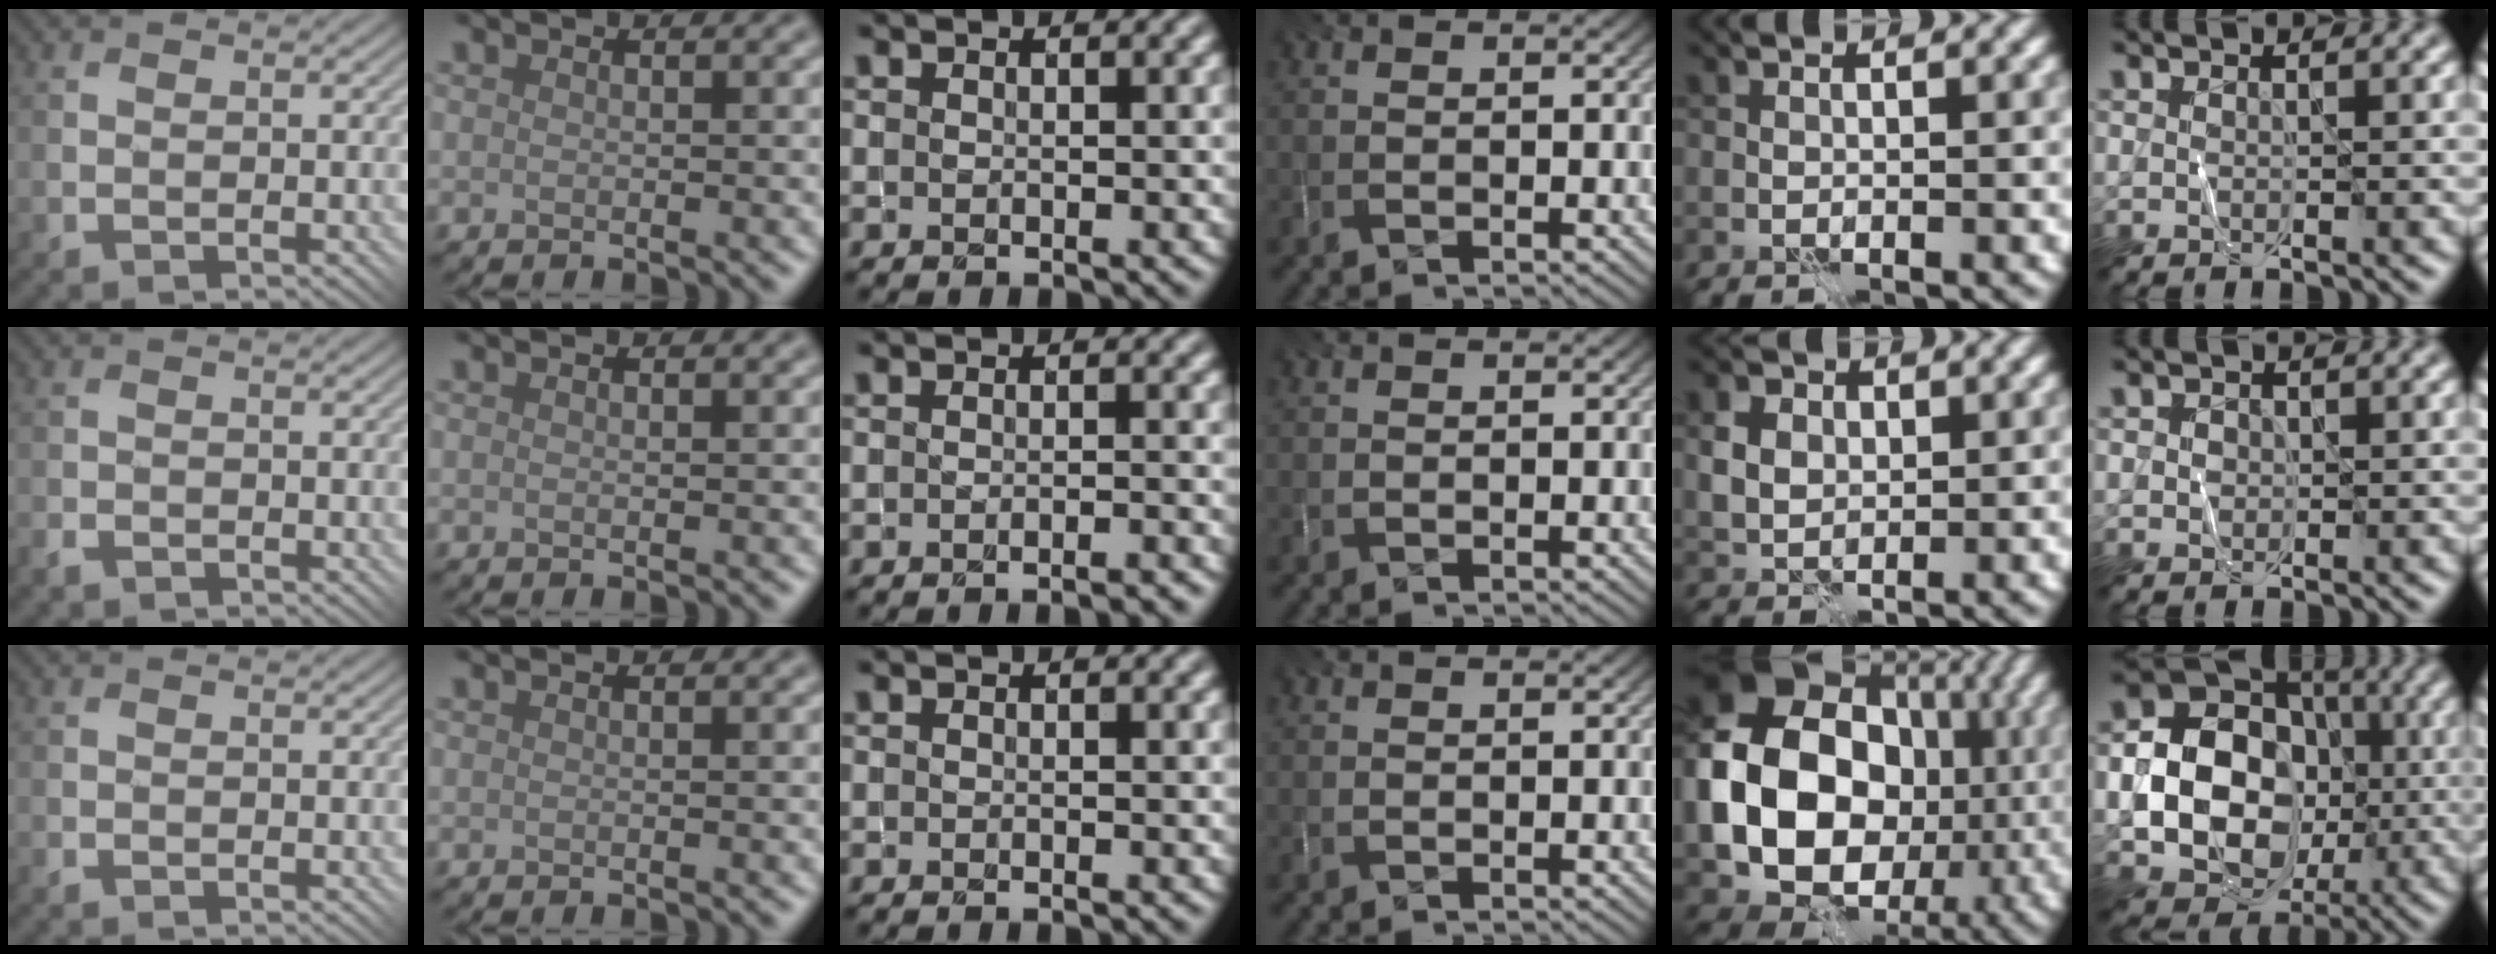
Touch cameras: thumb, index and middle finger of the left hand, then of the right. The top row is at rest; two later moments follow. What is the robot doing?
{"motion": "fold", "object": "shorts"}